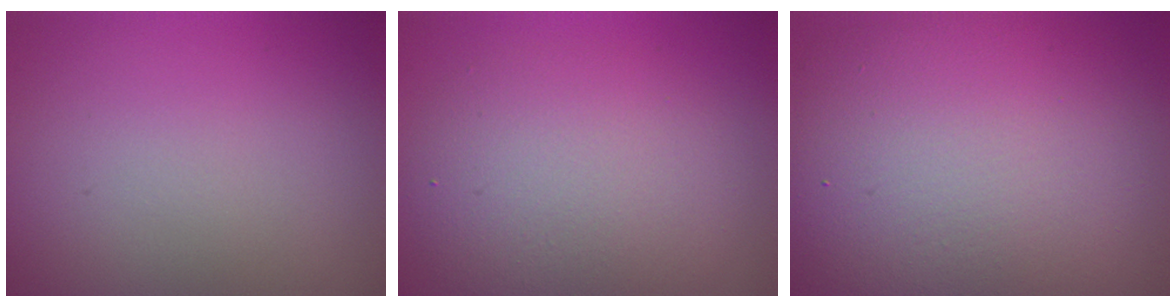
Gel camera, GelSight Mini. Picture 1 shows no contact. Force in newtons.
{"total": 5.6, "press": 5.6, "slide": 0.5}
{"total": 14.7, "press": 14.6, "slide": 0.7}